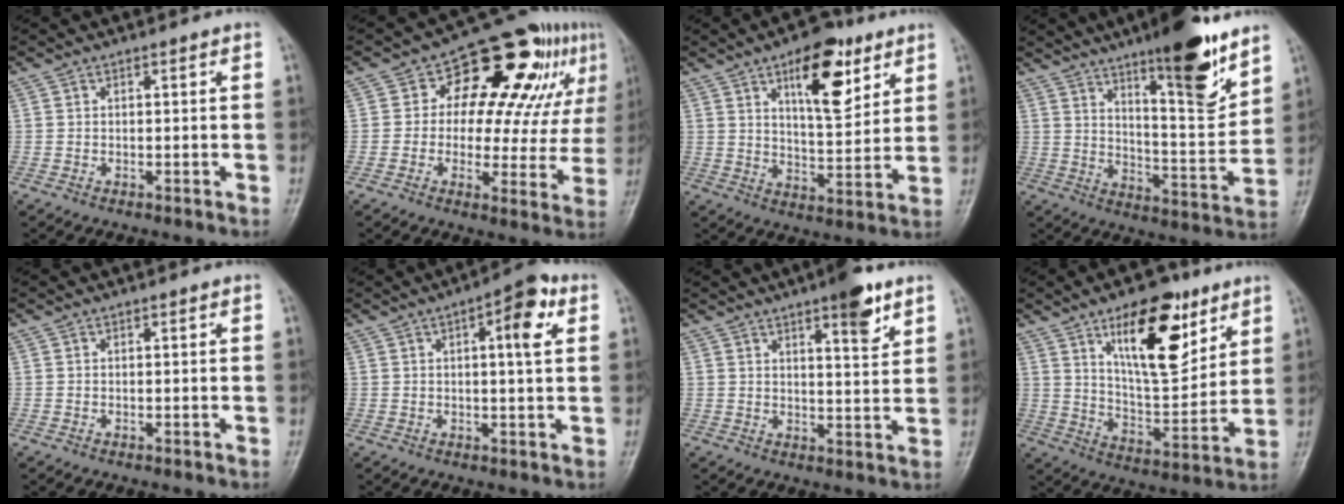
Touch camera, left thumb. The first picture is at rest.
{"total": 20.2, "force": [7.7, 10.9, 15.2], "torque": [-0.138, 0.007, 0.099]}
{"total": 13.5, "force": [6.9, 5.8, 10.1], "torque": [-0.121, -0.036, 0.106]}
{"total": 17.1, "force": [11.2, 3.8, 12.4], "torque": [-0.157, -0.076, 0.178]}
{"total": 0.0}
{"total": 7.8, "force": [2.6, 2.4, 6.9], "torque": [-0.085, 0.006, 0.028]}
{"total": 7.8, "force": [4.8, 2.0, 5.9], "torque": [-0.071, -0.027, 0.067]}
{"total": 17.9, "force": [9.4, 7.6, 13.3], "torque": [-0.162, -0.056, 0.157]}